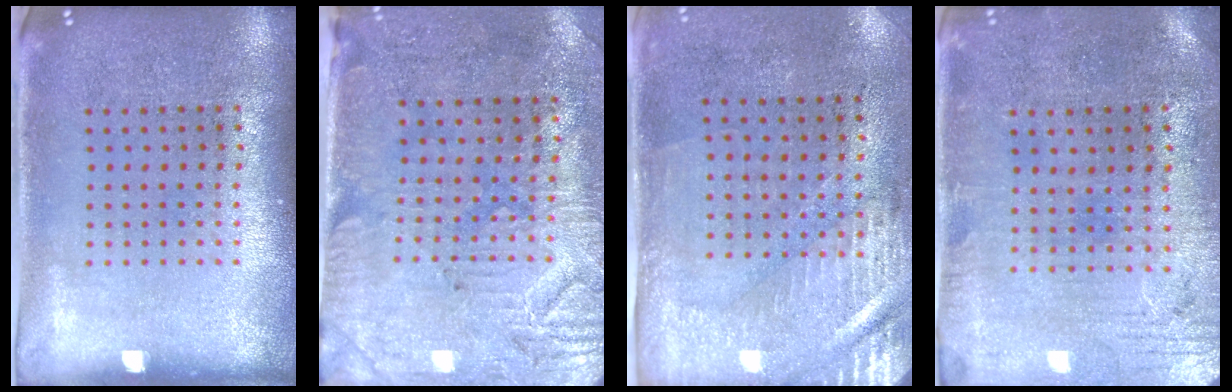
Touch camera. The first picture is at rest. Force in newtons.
{"total": 3.1, "press": 2.6, "slide": 1.5}
{"total": 3.0, "press": 2.5, "slide": 1.6}
{"total": 0.6, "press": 0.4, "slide": 0.5}